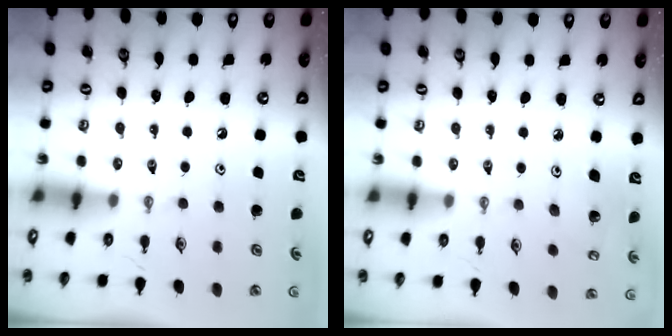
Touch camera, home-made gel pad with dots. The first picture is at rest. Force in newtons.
{"total": 3.6, "press": 3.2, "slide": 1.6}